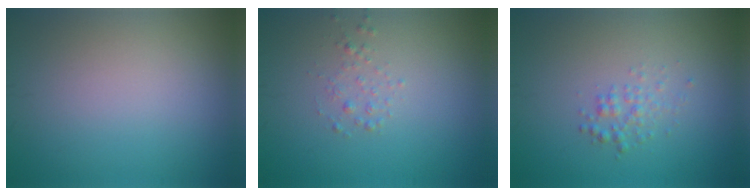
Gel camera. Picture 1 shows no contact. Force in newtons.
{"total": 0.9, "press": 0.9, "slide": 0.0}
{"total": 1.5, "press": 1.5, "slide": 0.0}